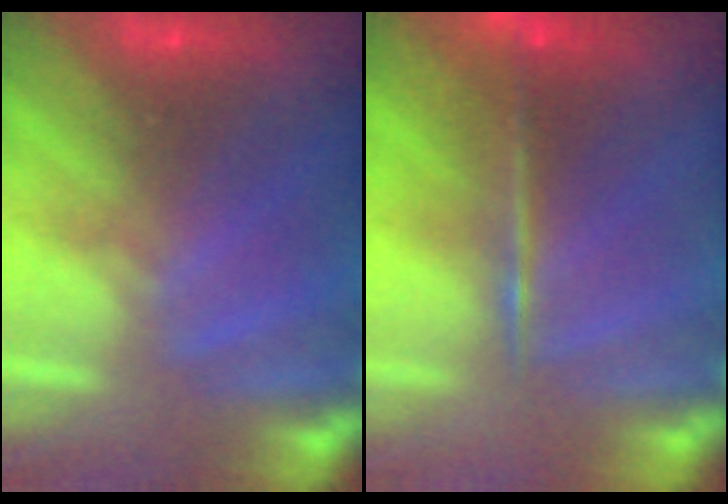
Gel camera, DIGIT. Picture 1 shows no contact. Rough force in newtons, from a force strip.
{"total": 5.9}